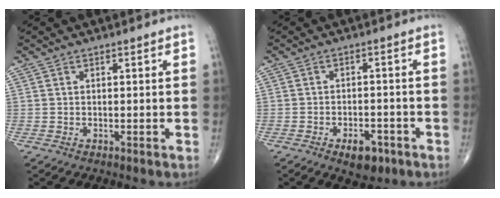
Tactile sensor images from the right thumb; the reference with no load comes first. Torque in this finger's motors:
{"motor_torque": [3.02, 1.99, 0.30, -0.52, -0.03]}